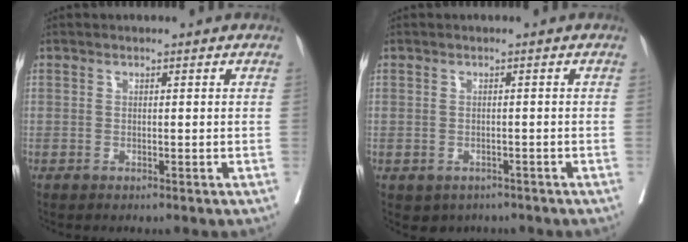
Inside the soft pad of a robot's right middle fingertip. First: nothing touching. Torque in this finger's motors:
{"motor_torque": [0.38, -0.19, 0.12, -0.01]}